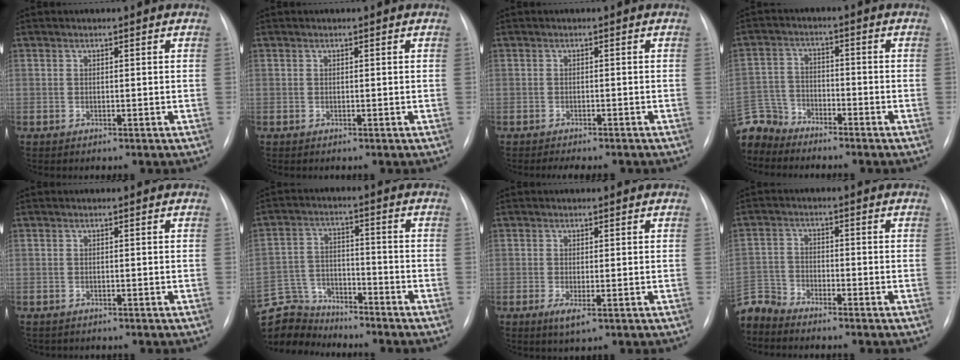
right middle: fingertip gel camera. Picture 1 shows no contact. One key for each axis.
{"total": 0.0}
{"total": 5.4, "fx": -4.7, "fy": 1.5, "fz": 2.2, "tx": -0.025, "ty": -0.001, "tz": -0.059}
{"total": 7.4, "fx": -7.0, "fy": 2.4, "fz": -0.3, "tx": 0.000, "ty": 0.006, "tz": -0.143}
{"total": 1.8, "fx": -1.5, "fy": 1.0, "fz": 0.3, "tx": -0.006, "ty": 0.000, "tz": -0.018}
{"total": 10.6, "fx": -10.2, "fy": 2.6, "fz": 0.1, "tx": -0.013, "ty": 0.021, "tz": -0.191}
{"total": 2.4, "fx": -0.9, "fy": 0.5, "fz": 2.2, "tx": -0.037, "ty": -0.007, "tz": -0.011}
{"total": 5.1, "fx": -5.1, "fy": 0.5, "fz": -0.2, "tx": 0.003, "ty": -0.003, "tz": -0.102}